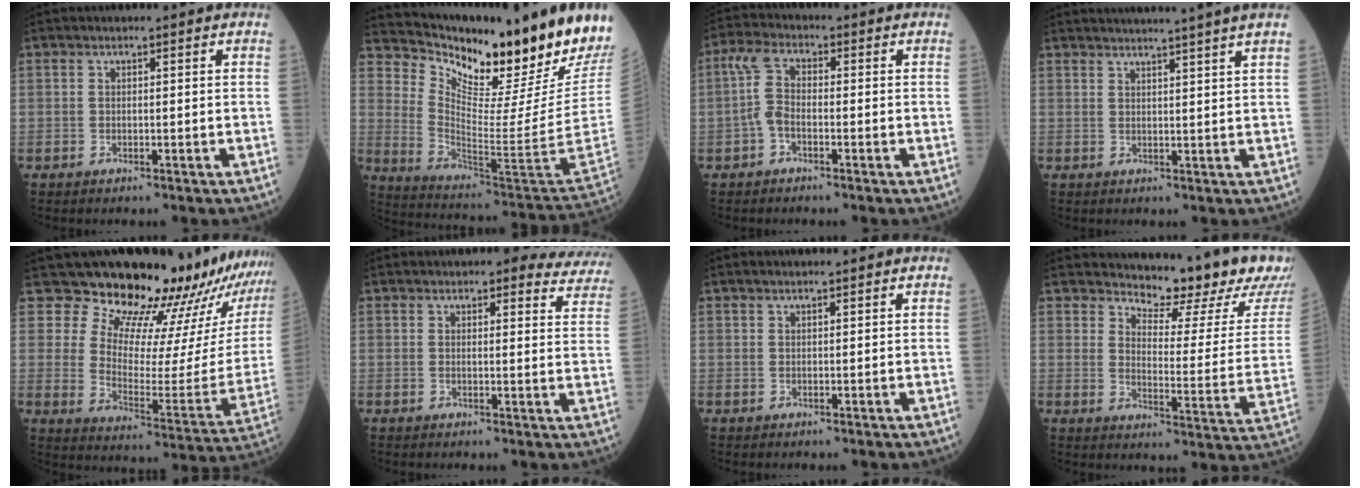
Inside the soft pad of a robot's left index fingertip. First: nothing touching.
{"total": 21.1, "force": [18.2, 0.3, 10.8], "torque": [-0.195, -0.095, 0.275]}
{"total": 4.1, "force": [-0.8, 2.0, 3.5], "torque": [-0.082, 0.012, -0.019]}
{"total": 10.4, "force": [9.4, -2.2, 3.7], "torque": [-0.044, -0.011, 0.111]}
{"total": 23.6, "force": [22.1, 2.9, 7.9], "torque": [-0.117, -0.133, 0.281]}
{"total": 10.6, "force": [9.9, 2.7, 2.6], "torque": [0.005, -0.013, 0.082]}
{"total": 2.2, "force": [2.0, 0.1, 0.8], "torque": [-0.007, 0.022, 0.036]}
{"total": 17.6, "force": [16.0, 2.0, 6.9], "torque": [-0.090, -0.087, 0.188]}